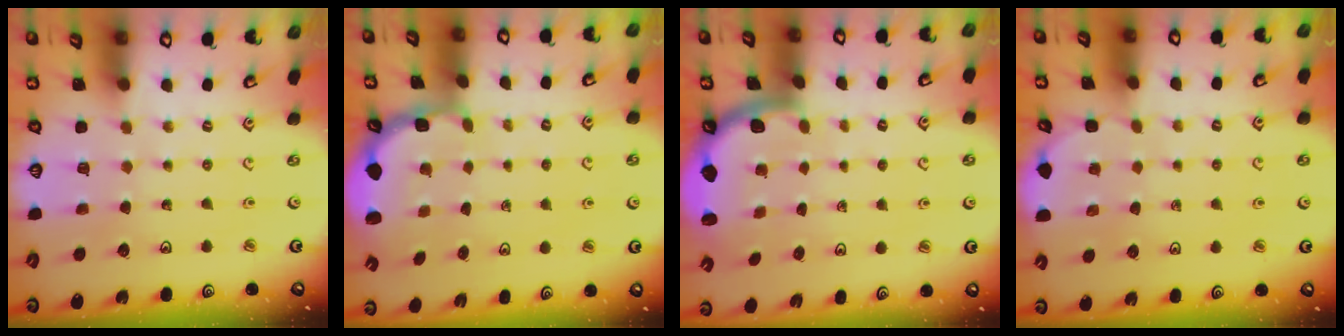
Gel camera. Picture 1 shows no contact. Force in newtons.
{"total": 2.4, "press": 1.8, "slide": 1.6}
{"total": 1.8, "press": 1.8, "slide": 0.1}
{"total": 1.7, "press": 1.6, "slide": 0.1}